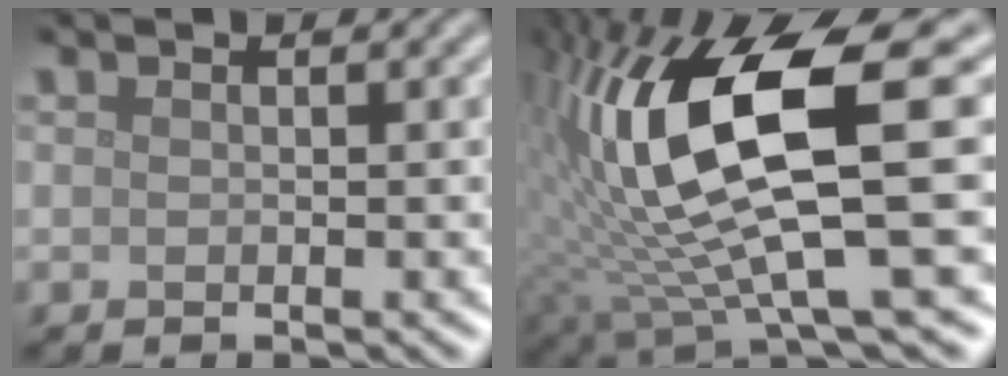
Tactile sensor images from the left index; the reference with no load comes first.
{"total": 14.9, "force": [1.7, 4.6, 14.1], "torque": [-0.274, -0.009, 0.039]}